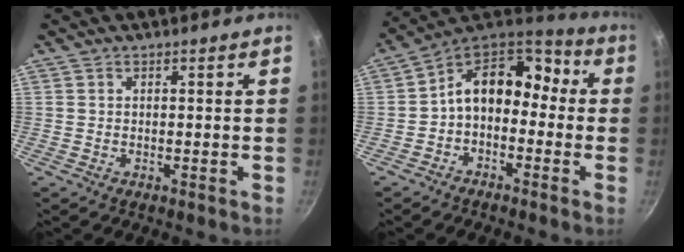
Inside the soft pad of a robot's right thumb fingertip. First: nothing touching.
{"total": 13.4, "force": [-1.2, 9.6, 9.2], "torque": [-0.126, 0.066, -0.039]}